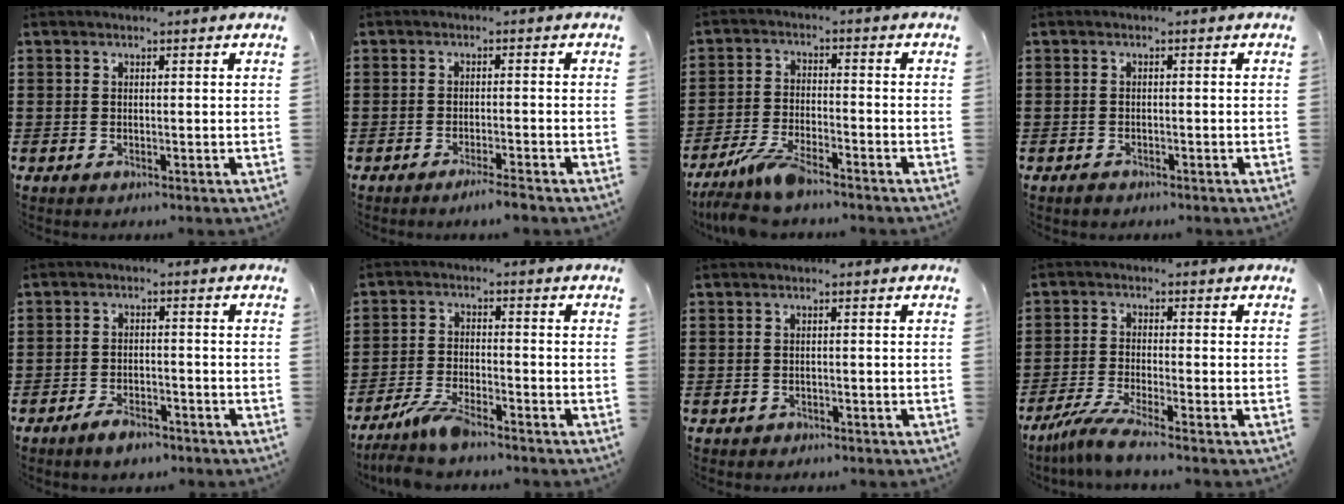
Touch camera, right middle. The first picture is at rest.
{"total": 2.4, "force": [-2.2, -0.2, 1.1], "torque": [-0.017, 0.001, -0.041]}
{"total": 6.3, "force": [-5.3, 0.9, 3.3], "torque": [-0.087, -0.012, -0.105]}
{"total": 0.8, "force": [-0.7, 0.3, 0.2], "torque": [-0.006, -0.002, -0.015]}
{"total": 3.3, "force": [-2.8, 1.1, 1.5], "torque": [-0.032, 0.006, -0.055]}
{"total": 5.4, "force": [-4.6, 0.8, 2.8], "torque": [-0.073, -0.008, -0.092]}
{"total": 0.7, "force": [-0.6, 0.3, 0.0], "torque": [-0.002, 0.002, -0.015]}
{"total": 4.2, "force": [-3.5, -0.3, 2.4], "torque": [-0.061, -0.017, -0.071]}